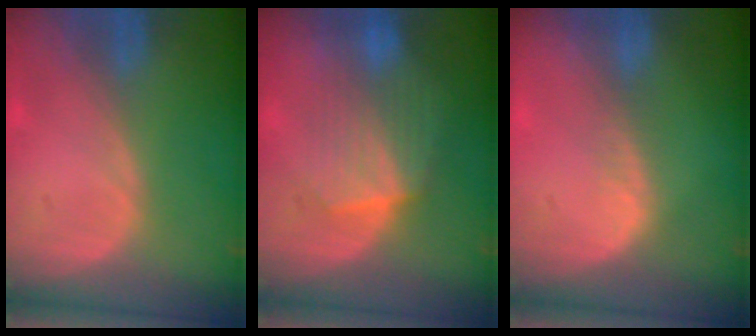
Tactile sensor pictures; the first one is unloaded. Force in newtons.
{"total": 7.3, "press": 7.2, "slide": 0.7}
{"total": 2.0, "press": 1.1, "slide": 1.7}